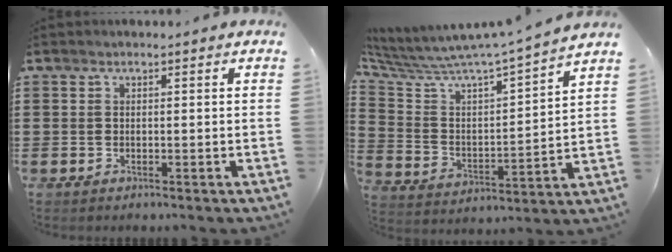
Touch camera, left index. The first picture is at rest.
{"total": 6.0, "force": [5.8, 0.0, 1.4], "torque": [-0.064, -0.061, 0.088]}